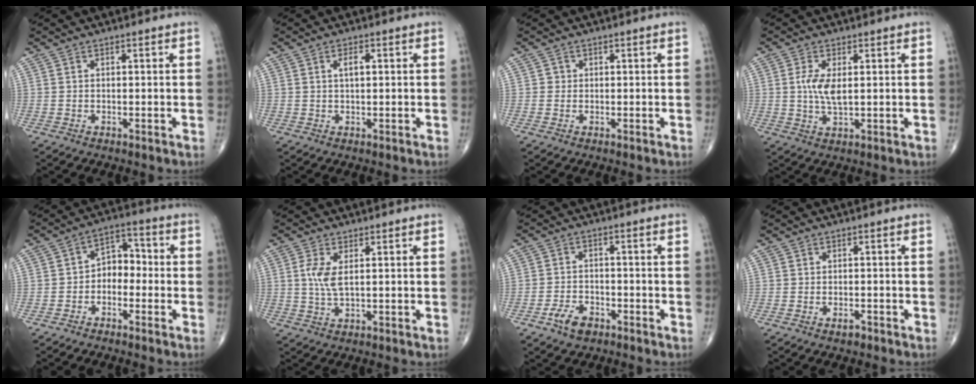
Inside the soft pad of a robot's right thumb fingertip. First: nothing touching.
{"total": 2.5, "force": [0.6, 1.1, 2.2], "torque": [-0.035, 0.003, 0.010]}
{"total": 1.0, "force": [0.0, 1.0, 0.1], "torque": [0.005, 0.003, -0.001]}
{"total": 5.4, "force": [0.7, 2.2, 4.8], "torque": [-0.099, -0.007, 0.015]}
{"total": 6.4, "force": [-1.5, 4.6, 4.1], "torque": [-0.033, 0.040, -0.041]}
{"total": 4.2, "force": [0.9, 1.5, 3.9], "torque": [-0.090, -0.006, 0.019]}
{"total": 4.9, "force": [-3.0, 2.8, 2.7], "torque": [-0.044, 0.017, -0.053]}
{"total": 1.4, "force": [-1.0, 0.5, 0.8], "torque": [-0.014, 0.003, -0.018]}